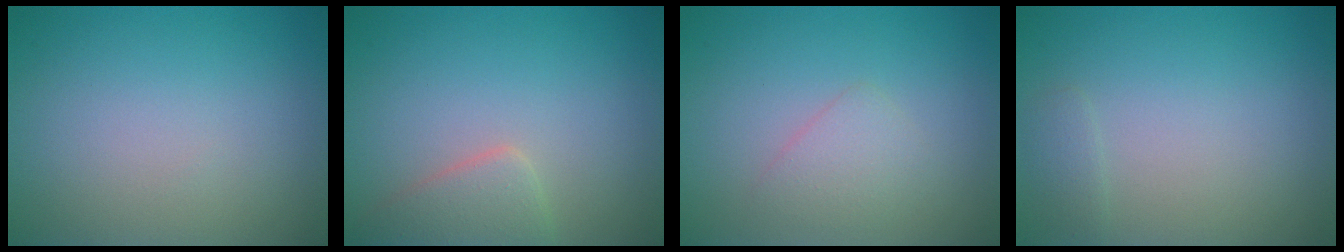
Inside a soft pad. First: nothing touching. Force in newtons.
{"total": 2.7, "press": 2.7, "slide": 0.1}
{"total": 1.7, "press": 1.7, "slide": 0.0}
{"total": 0.9, "press": 0.9, "slide": 0.0}